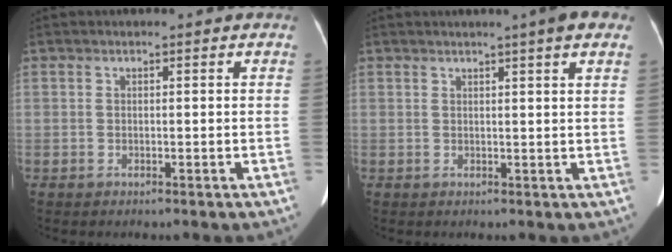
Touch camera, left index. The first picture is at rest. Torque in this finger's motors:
{"motor_torque": [0.94, -1.20, 0.07, 0.05]}